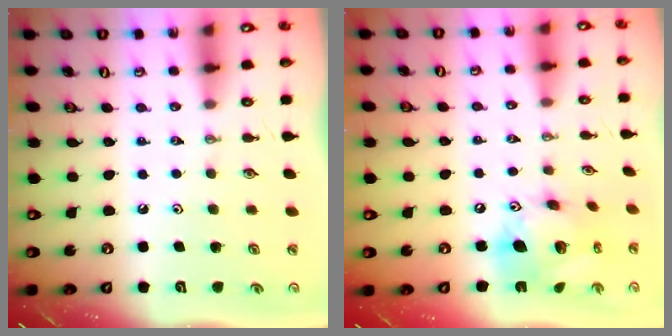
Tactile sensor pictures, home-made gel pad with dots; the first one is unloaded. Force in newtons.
{"total": 16.8, "press": 16.7, "slide": 1.8}